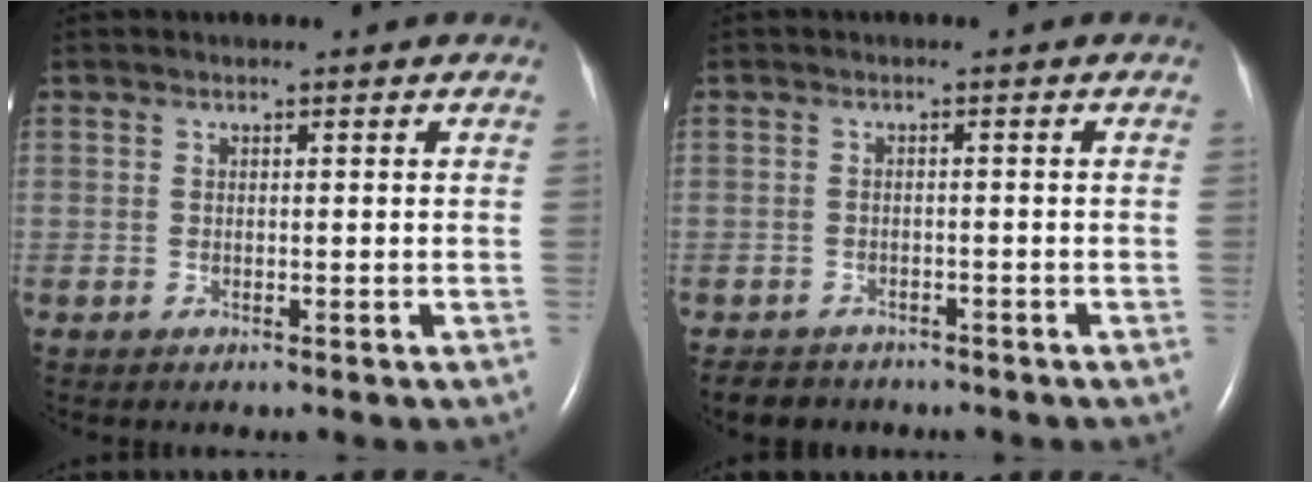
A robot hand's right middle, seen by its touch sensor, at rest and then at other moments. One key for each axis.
{"total": 4.2, "fx": -3.6, "fy": 2.0, "fz": 0.4, "tx": -0.011, "ty": -0.001, "tz": -0.052}